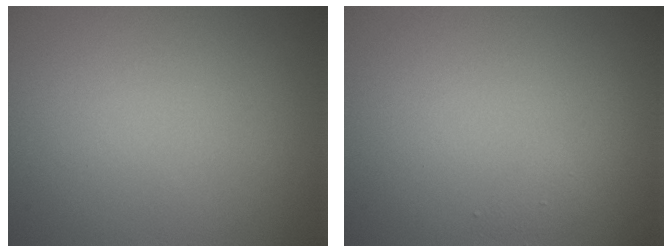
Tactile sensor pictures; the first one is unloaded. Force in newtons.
{"total": 0.5, "press": 0.5, "slide": 0.0}